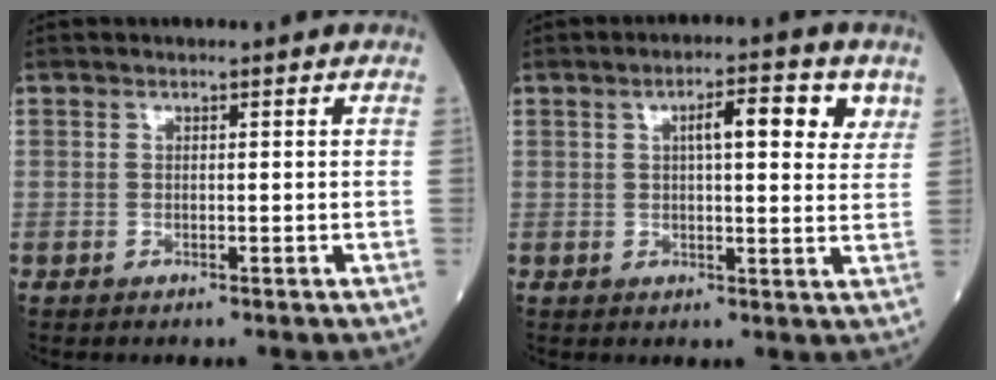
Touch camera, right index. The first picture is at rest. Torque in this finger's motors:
{"motor_torque": [1.03, 0.32, 0.45, 0.09]}